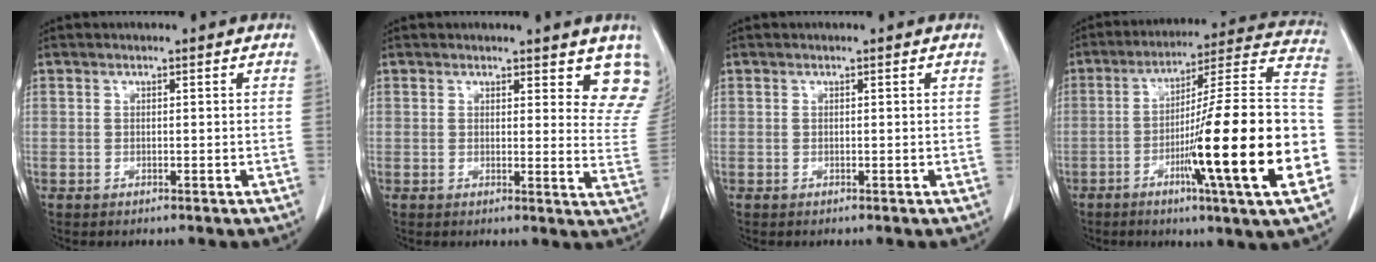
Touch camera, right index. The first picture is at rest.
{"total": 8.4, "force": [7.3, 2.5, 3.4], "torque": [-0.011, -0.034, 0.059]}
{"total": 0.0}
{"total": 24.3, "force": [-6.9, -0.5, 23.3], "torque": [-0.293, -0.004, -0.119]}